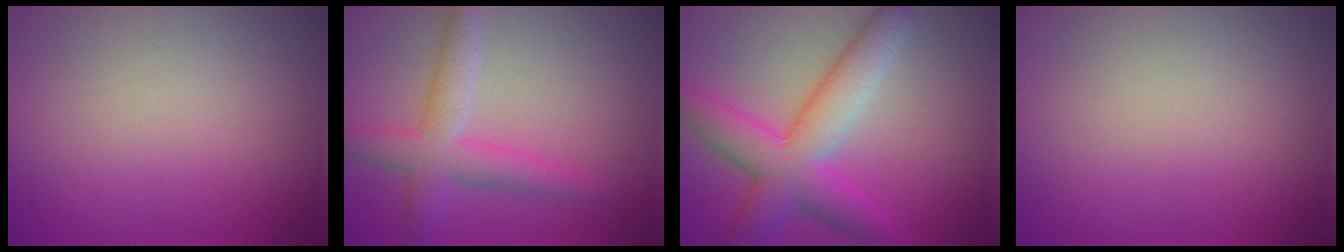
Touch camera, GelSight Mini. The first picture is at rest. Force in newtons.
{"total": 4.2, "press": 4.2, "slide": 0.3}
{"total": 6.9, "press": 6.9, "slide": 0.2}
{"total": 0.0}